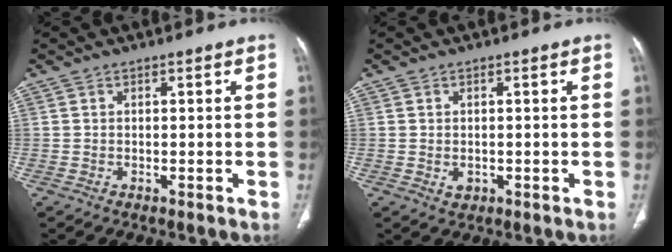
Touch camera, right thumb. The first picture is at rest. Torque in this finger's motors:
{"motor_torque": [-0.08, 0.17, 0.24, 0.34, 0.00]}